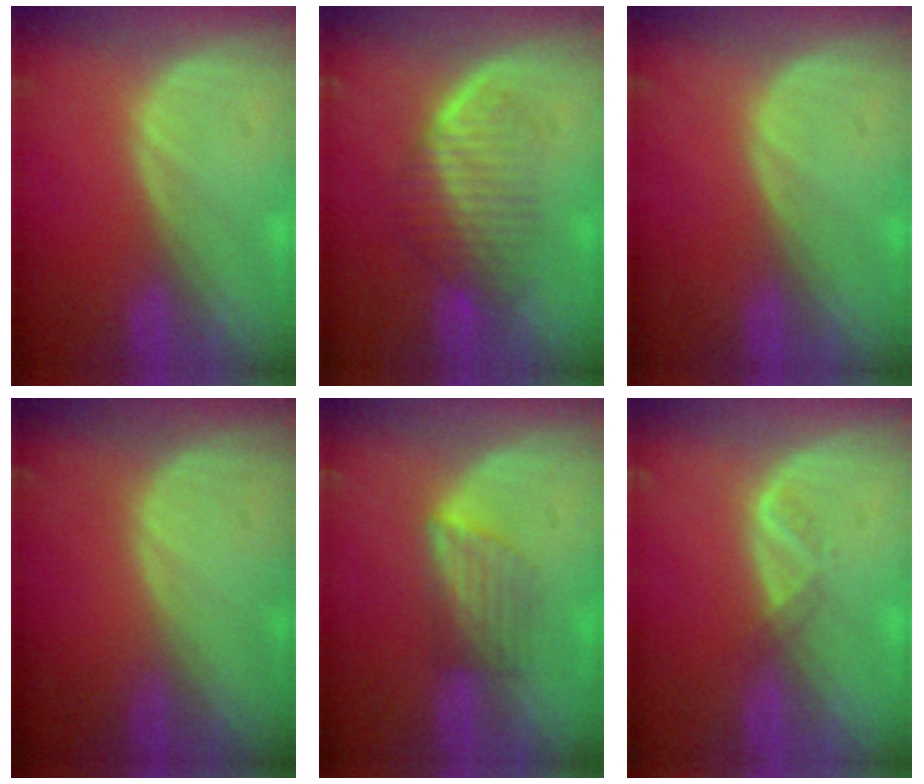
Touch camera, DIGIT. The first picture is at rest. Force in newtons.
{"total": 6.3, "press": 6.2, "slide": 1.1}
{"total": 0.0}
{"total": 0.0}
{"total": 4.1, "press": 3.8, "slide": 1.3}
{"total": 1.6, "press": 1.5, "slide": 0.7}